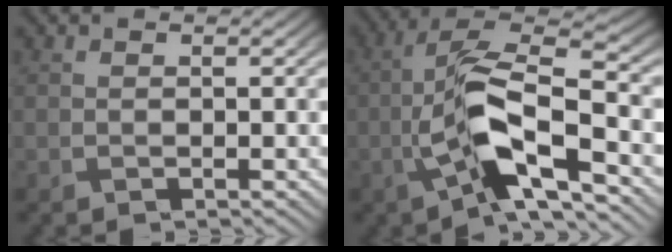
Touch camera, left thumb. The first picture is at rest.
{"total": 10.9, "force": [-4.5, 3.4, 9.3], "torque": [-0.176, 0.010, -0.092]}